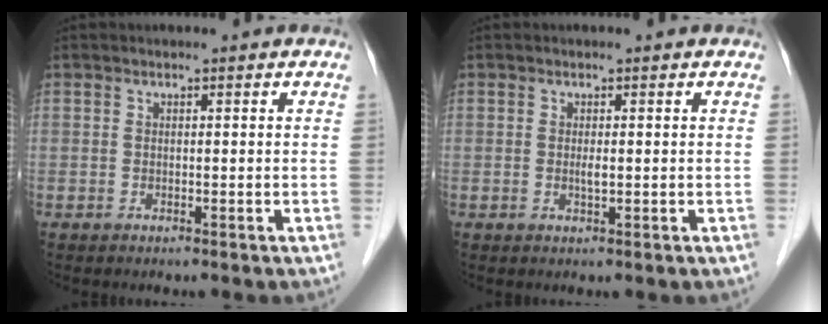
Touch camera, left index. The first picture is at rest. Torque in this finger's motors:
{"motor_torque": [0.20, 0.16, 0.02, 0.00]}